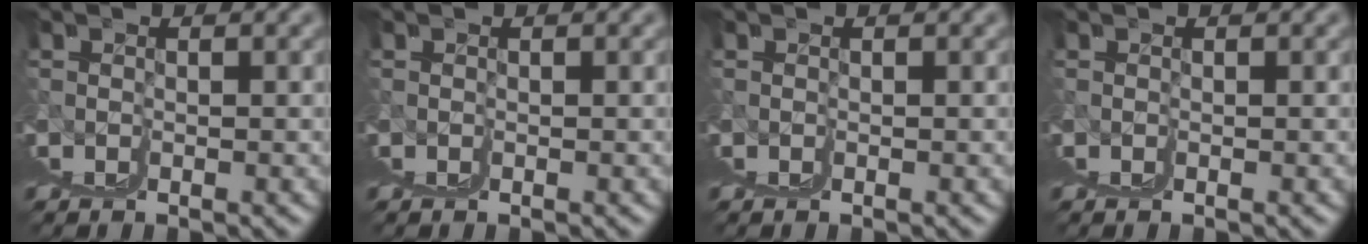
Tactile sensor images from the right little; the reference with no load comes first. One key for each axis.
{"total": 0.0}
{"total": 0.0}
{"total": 0.0}